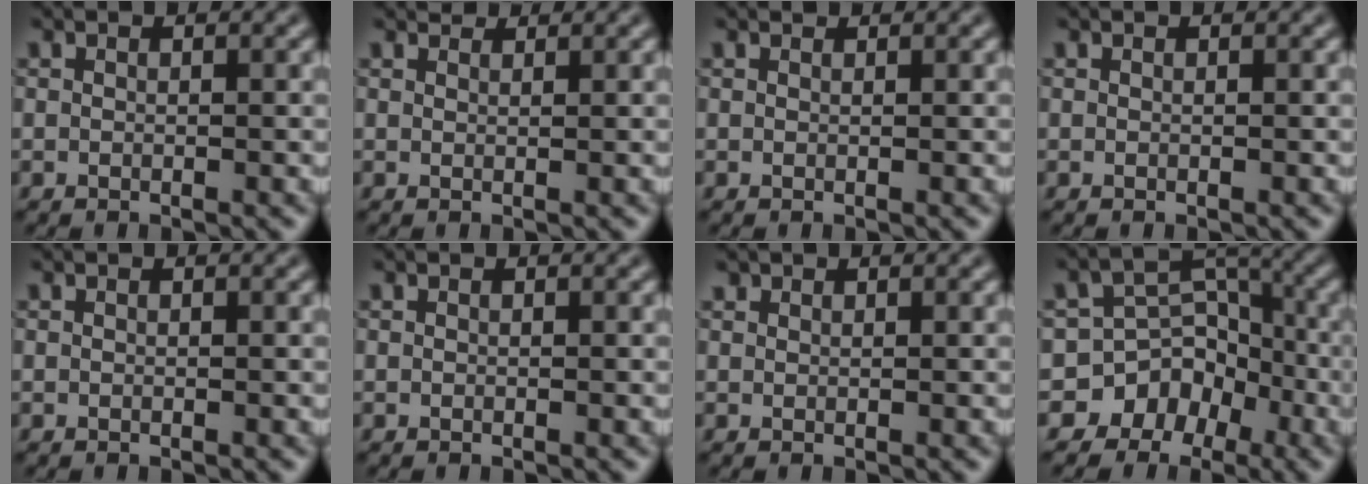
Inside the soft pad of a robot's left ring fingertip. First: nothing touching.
{"total": 1.8, "force": [1.7, 0.4, 0.4], "torque": [-0.018, -0.001, 0.022]}
{"total": 0.5, "force": [0.5, 0.0, 0.0], "torque": [-0.004, -0.003, 0.008]}
{"total": 0.0}
{"total": 0.0}
{"total": 0.0}
{"total": 0.6, "force": [0.6, 0.2, 0.0], "torque": [0.001, 0.000, 0.012]}
{"total": 9.3, "force": [-5.6, 7.4, 1.1], "torque": [0.007, 0.007, -0.101]}